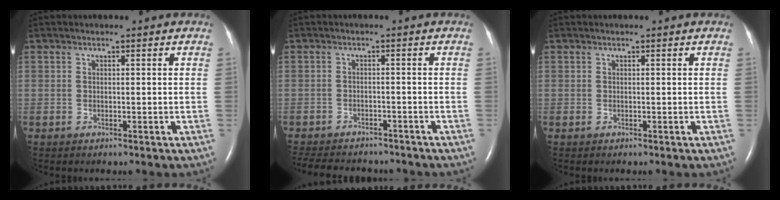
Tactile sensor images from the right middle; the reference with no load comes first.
{"total": 11.3, "force": [-10.1, 3.4, 3.7], "torque": [-0.076, -0.003, -0.131]}
{"total": 0.0}